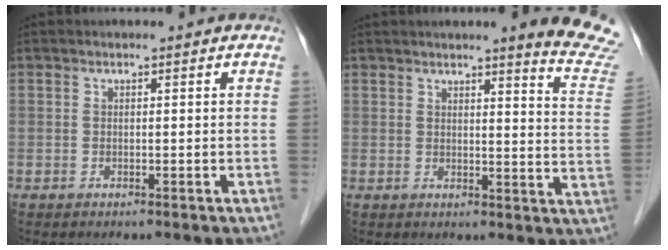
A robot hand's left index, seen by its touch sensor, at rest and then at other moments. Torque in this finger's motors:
{"motor_torque": [0.14, -0.18, 0.27, 0.03]}